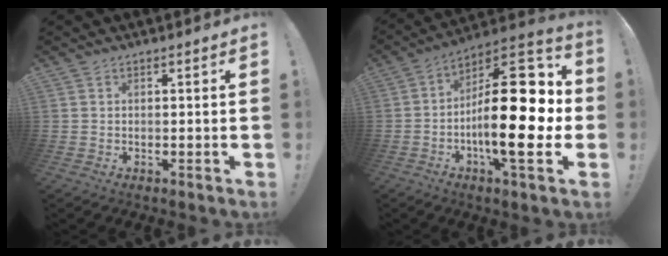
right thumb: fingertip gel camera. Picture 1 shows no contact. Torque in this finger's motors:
{"motor_torque": [0.29, 1.12, 1.58, -1.19, 0.18]}